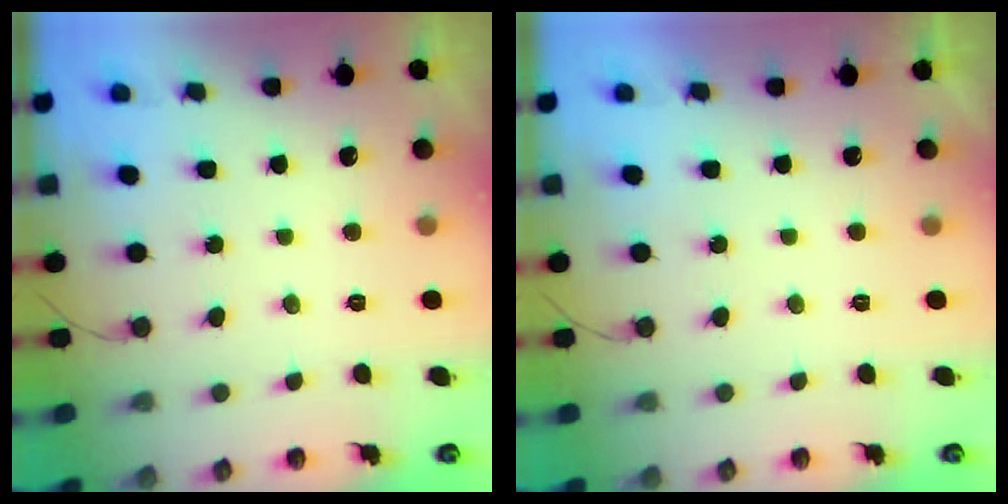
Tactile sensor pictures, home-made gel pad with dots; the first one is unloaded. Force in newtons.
{"total": 2.1, "press": 2.1, "slide": 0.4}